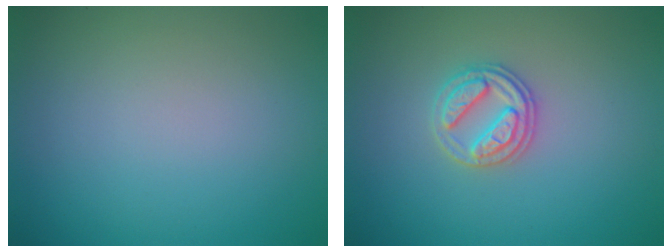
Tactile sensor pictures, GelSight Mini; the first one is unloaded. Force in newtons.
{"total": 2.7, "press": 2.7, "slide": 0.5}